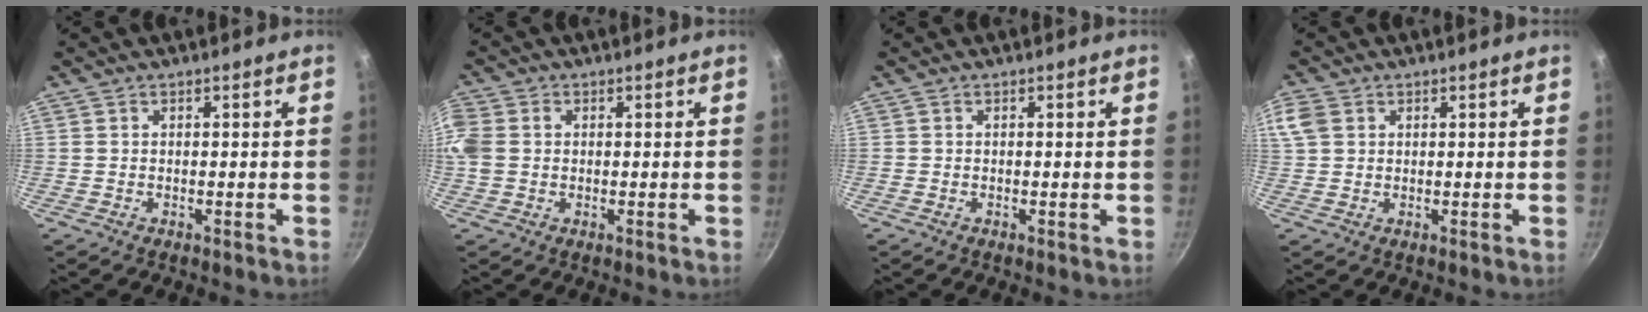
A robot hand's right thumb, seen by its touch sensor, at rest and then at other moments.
{"total": 5.8, "force": [0.4, 4.8, 3.3], "torque": [-0.070, 0.007, 0.001]}
{"total": 0.0}
{"total": 5.6, "force": [2.0, 4.3, 3.1], "torque": [-0.063, 0.008, 0.036]}